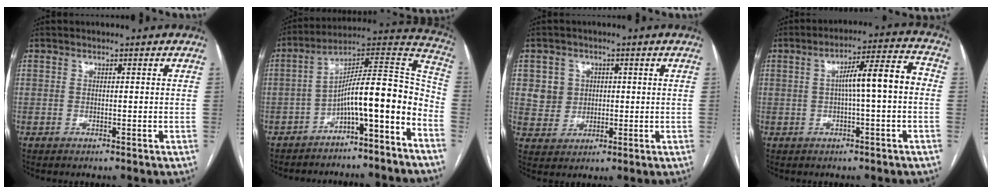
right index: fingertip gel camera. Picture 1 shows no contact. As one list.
[{"total": 14.0, "force": [-6.5, 2.0, 12.3], "torque": [-0.180, 0.061, -0.098]}, {"total": 4.9, "force": [1.3, 4.7, 0.8], "torque": [-0.013, 0.016, 0.031]}, {"total": 8.5, "force": [0.0, 0.7, 8.5], "torque": [-0.130, 0.029, -0.004]}]